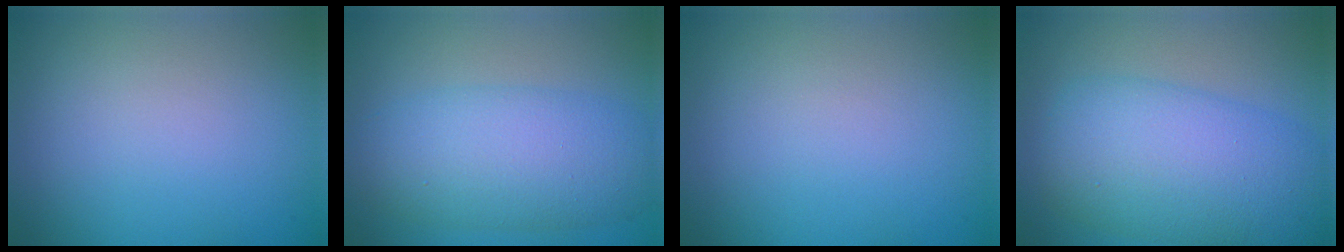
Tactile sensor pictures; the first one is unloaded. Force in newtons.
{"total": 6.9, "press": 6.9, "slide": 0.0}
{"total": 0.0}
{"total": 9.9, "press": 9.9, "slide": 0.3}